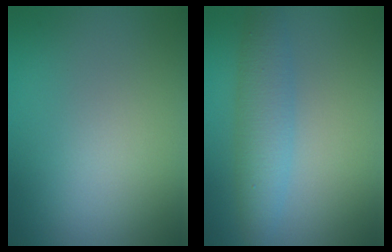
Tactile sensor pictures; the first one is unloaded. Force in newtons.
{"total": 3.7, "press": 3.7, "slide": 0.1}